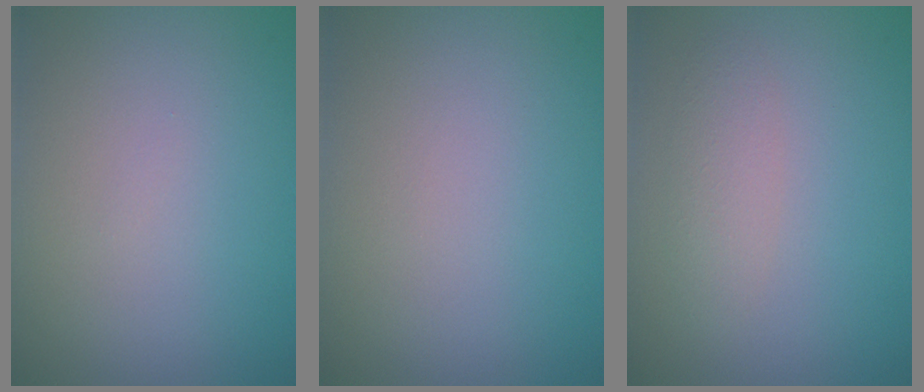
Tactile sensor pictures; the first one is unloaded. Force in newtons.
{"total": 0.0}
{"total": 1.7, "press": 1.7, "slide": 0.1}